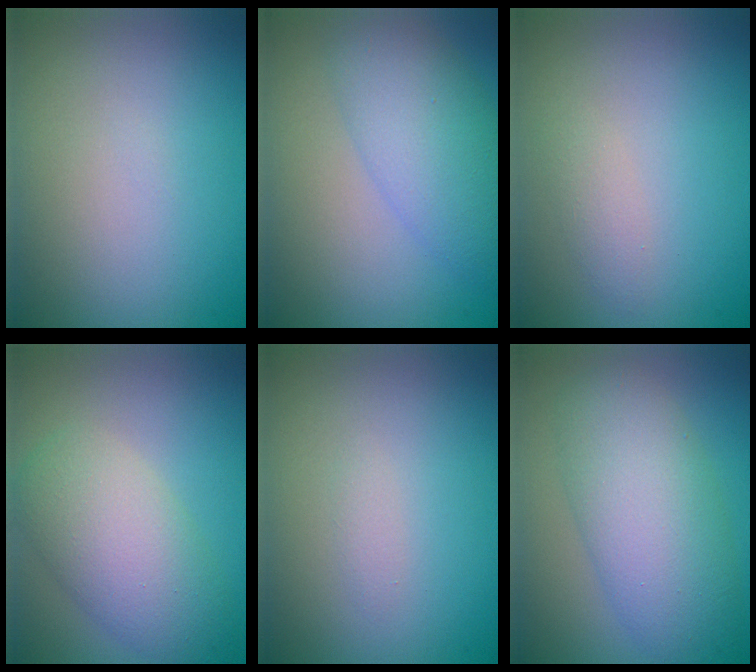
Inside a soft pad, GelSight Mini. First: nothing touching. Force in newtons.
{"total": 5.5, "press": 5.5, "slide": 0.2}
{"total": 1.2, "press": 1.2, "slide": 0.0}
{"total": 5.8, "press": 5.7, "slide": 0.3}
{"total": 0.6, "press": 0.6, "slide": 0.0}
{"total": 5.5, "press": 5.5, "slide": 0.3}